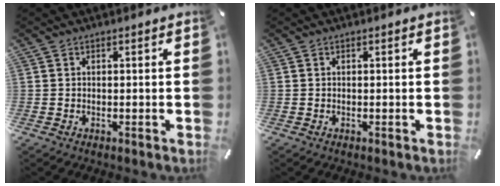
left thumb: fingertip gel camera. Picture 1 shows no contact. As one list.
[{"total": 0.0}]